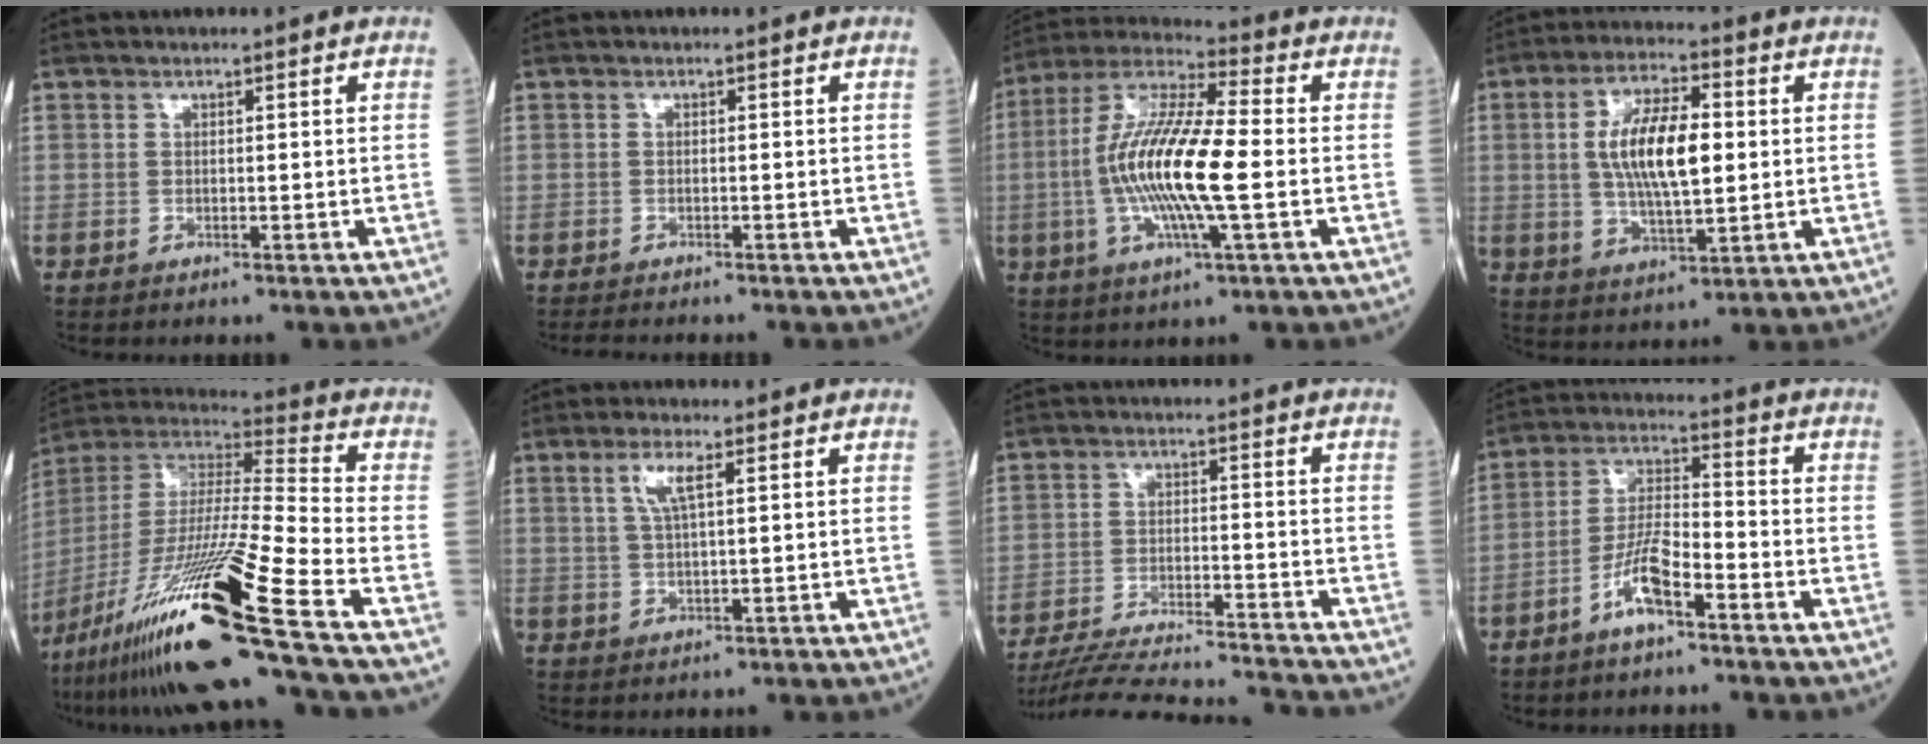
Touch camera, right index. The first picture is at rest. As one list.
[{"total": 1.8, "force": [-1.7, 0.4, 0.4], "torque": [-0.010, -0.006, -0.026]}, {"total": 15.8, "force": [-1.9, 1.9, 15.6], "torque": [-0.312, -0.001, -0.040]}, {"total": 11.5, "force": [1.1, 3.7, 10.9], "torque": [-0.209, 0.008, 0.020]}, {"total": 26.0, "force": [-15.5, -1.5, 20.8], "torque": [-0.403, -0.043, -0.292]}, {"total": 3.7, "force": [1.5, 0.4, 3.4], "torque": [-0.074, 0.005, 0.031]}, {"total": 17.9, "force": [-17.0, 0.3, 5.6], "torque": [-0.108, -0.024, -0.257]}, {"total": 7.2, "force": [-4.2, 1.5, 5.7], "torque": [-0.115, 0.007, -0.082]}]